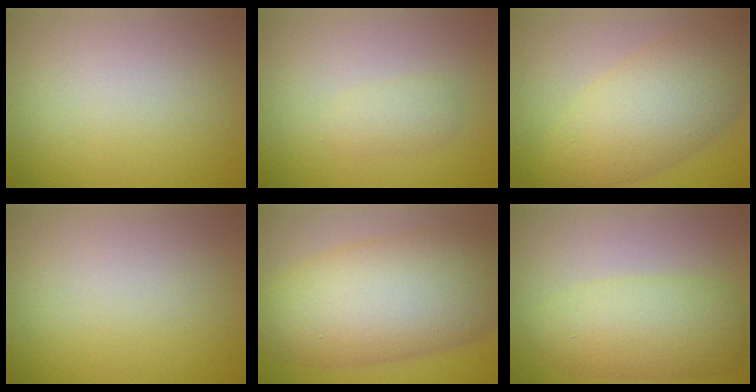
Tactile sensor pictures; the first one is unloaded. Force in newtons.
{"total": 1.4, "press": 1.4, "slide": 0.0}
{"total": 7.5, "press": 7.5, "slide": 0.3}
{"total": 0.0}
{"total": 12.0, "press": 12.0, "slide": 0.4}
{"total": 5.5, "press": 5.5, "slide": 0.1}